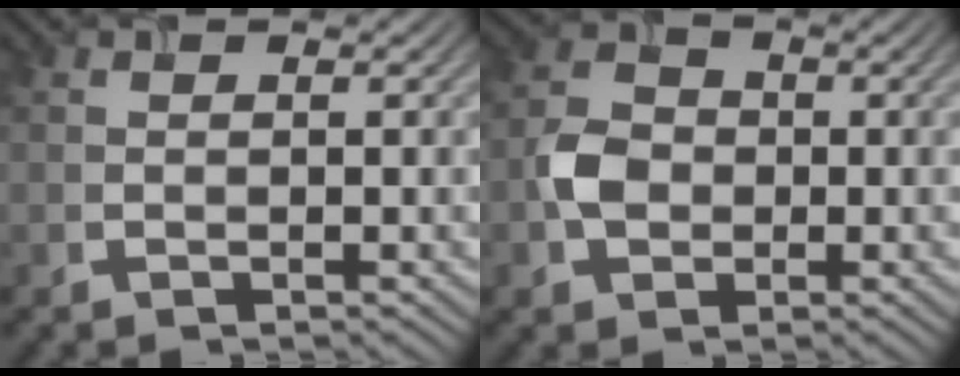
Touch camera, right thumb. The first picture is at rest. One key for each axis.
{"total": 4.2, "fx": -0.9, "fy": 3.5, "fz": 2.1, "tx": -0.047, "ty": 0.002, "tz": -0.023}